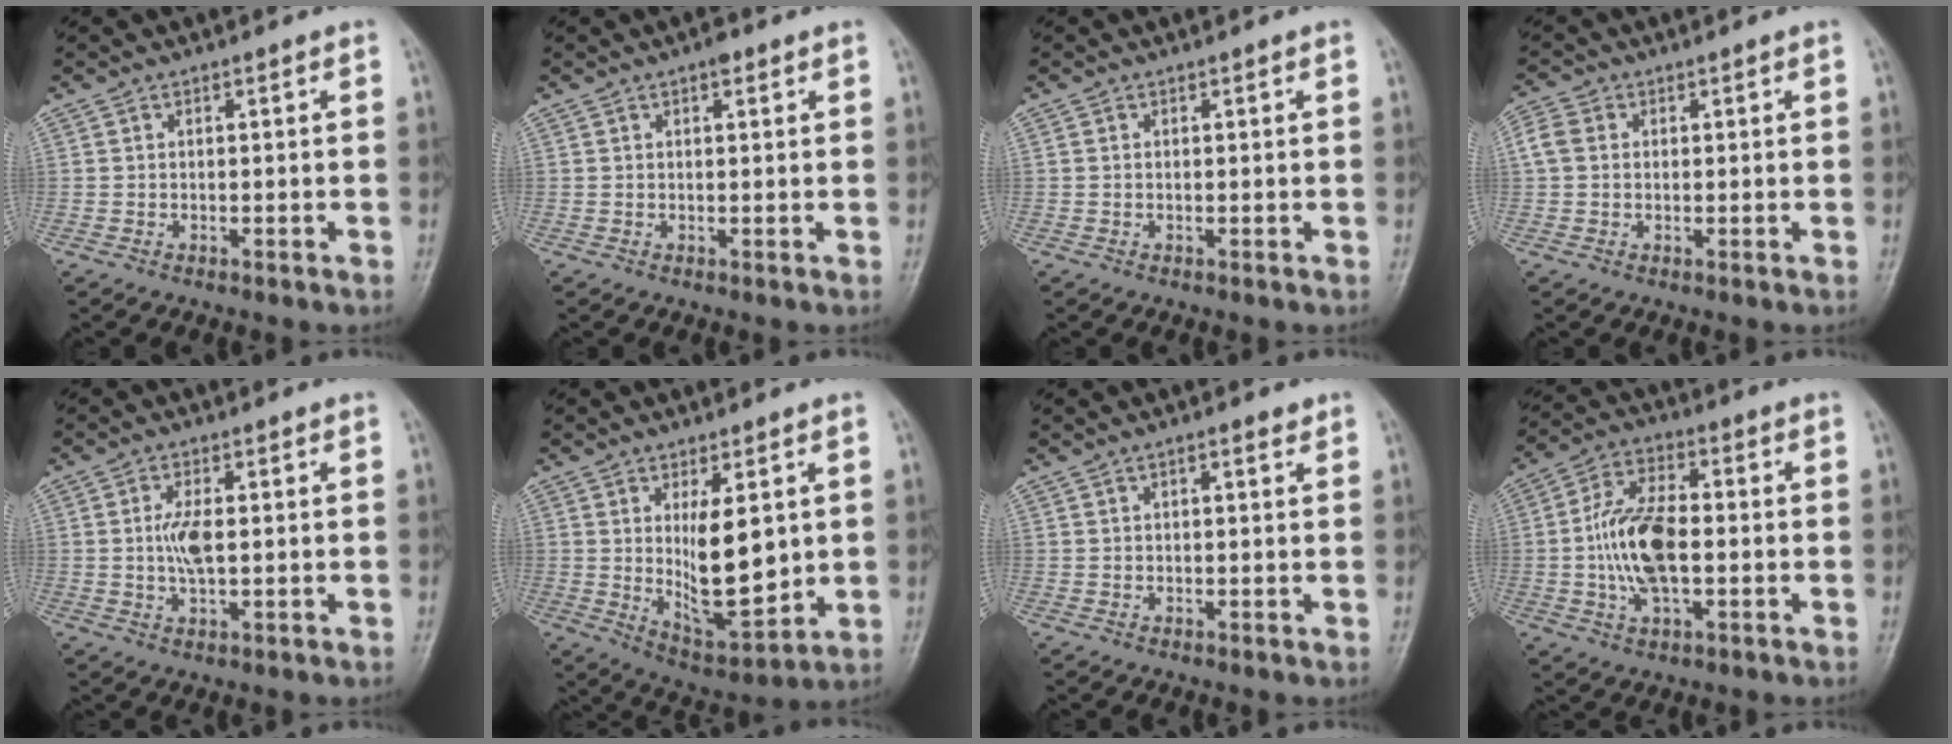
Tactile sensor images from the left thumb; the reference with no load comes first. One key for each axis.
{"total": 1.8, "fx": 1.1, "fy": 0.8, "fz": 1.3, "tx": -0.013, "ty": -0.001, "tz": 0.012}
{"total": 0.0}
{"total": 3.6, "fx": 0.8, "fy": 2.9, "fz": 2.1, "tx": -0.044, "ty": 0.009, "tz": 0.011}
{"total": 5.0, "fx": 0.4, "fy": 2.2, "fz": 4.5, "tx": -0.091, "ty": -0.003, "tz": 0.008}
{"total": 12.8, "fx": 1.6, "fy": 5.3, "fz": 11.5, "tx": -0.160, "ty": -0.034, "tz": 0.047}
{"total": 2.2, "fx": 1.3, "fy": 0.7, "fz": 1.6, "tx": -0.020, "ty": -0.004, "tz": 0.018}
{"total": 12.7, "fx": -0.9, "fy": 6.5, "fz": 10.9, "tx": -0.211, "ty": 0.014, "tz": -0.019}